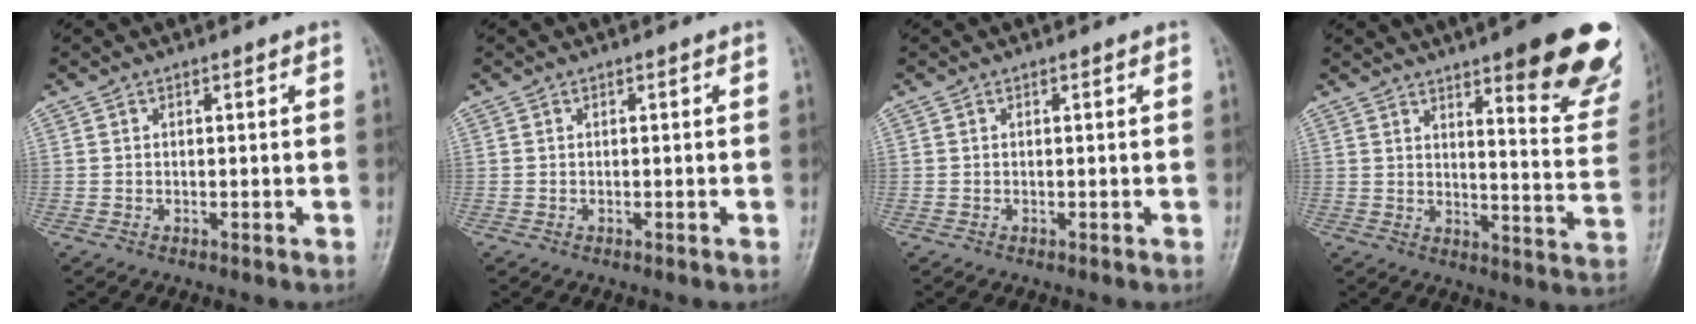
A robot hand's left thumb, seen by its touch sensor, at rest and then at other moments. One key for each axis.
{"total": 0.0}
{"total": 0.0}
{"total": 21.6, "fx": 13.0, "fy": 5.0, "fz": 16.5, "tx": -0.177, "ty": -0.065, "tz": 0.166}